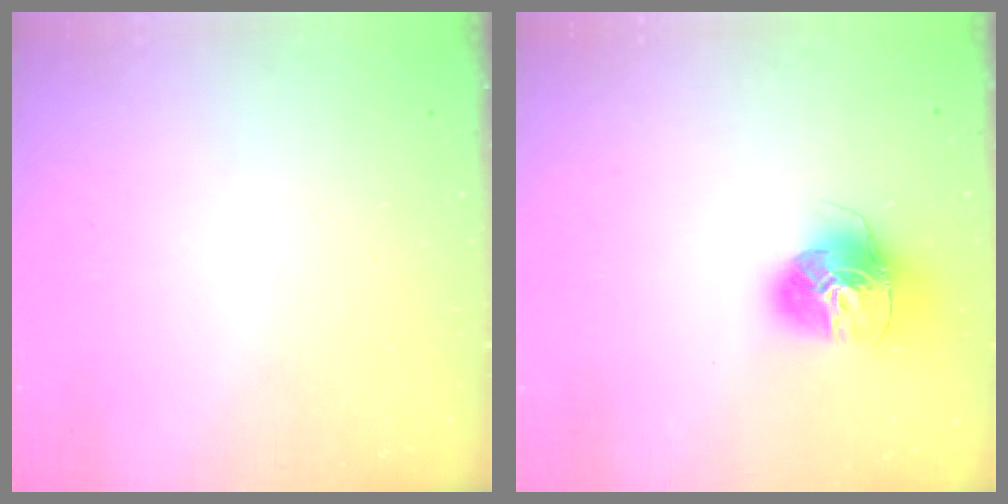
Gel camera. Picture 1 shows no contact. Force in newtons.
{"total": 16.4, "press": 16.3, "slide": 1.8}